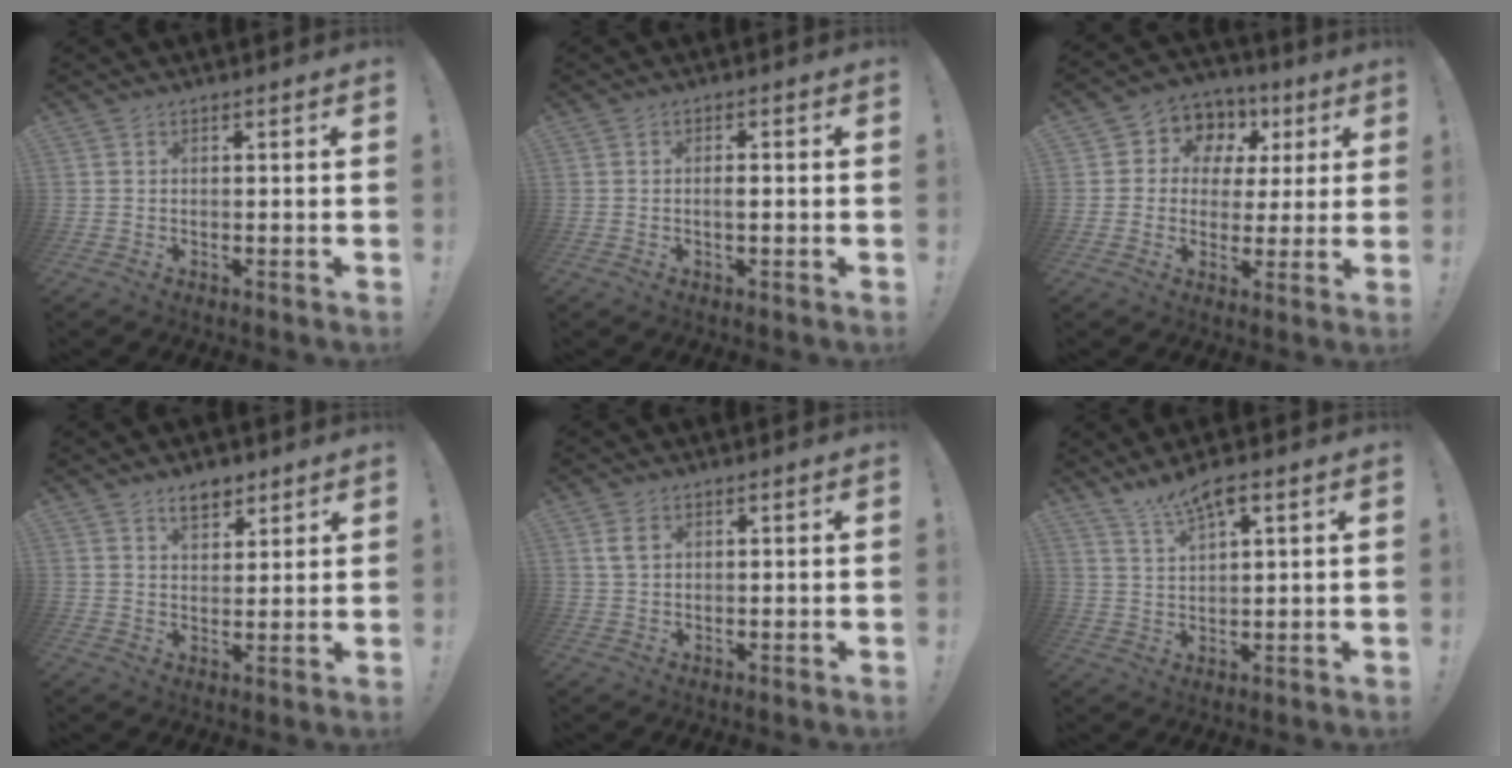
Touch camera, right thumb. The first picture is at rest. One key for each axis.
{"total": 1.4, "fx": -0.2, "fy": 0.4, "fz": 1.4, "tx": -0.025, "ty": 0.001, "tz": -0.006}
{"total": 8.7, "fx": 2.4, "fy": 7.9, "fz": 3.0, "tx": -0.048, "ty": -0.016, "tz": 0.050}
{"total": 6.0, "fx": 4.1, "fy": 3.4, "fz": 2.7, "tx": -0.033, "ty": -0.017, "tz": 0.073}
{"total": 3.1, "fx": 1.6, "fy": 1.7, "fz": 2.0, "tx": -0.027, "ty": -0.002, "tz": 0.026}
{"total": 7.1, "fx": 5.1, "fy": 1.8, "fz": 4.6, "tx": -0.087, "ty": -0.020, "tz": 0.091}